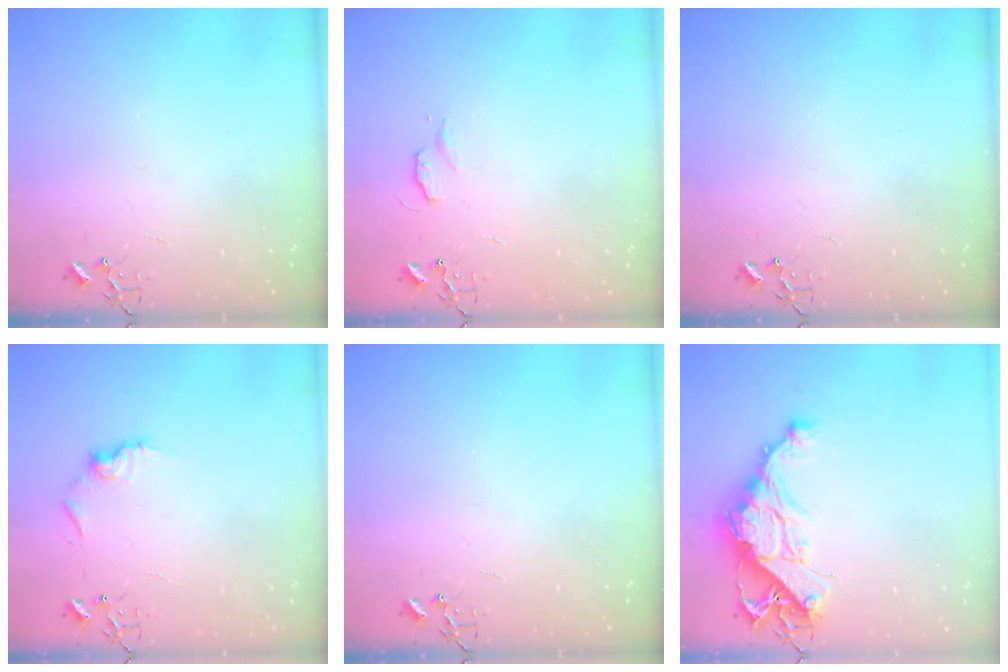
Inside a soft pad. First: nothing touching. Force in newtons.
{"total": 4.9, "press": 4.9, "slide": 0.6}
{"total": 0.0}
{"total": 7.8, "press": 7.8, "slide": 0.4}
{"total": 0.0}
{"total": 13.4, "press": 13.4, "slide": 1.1}